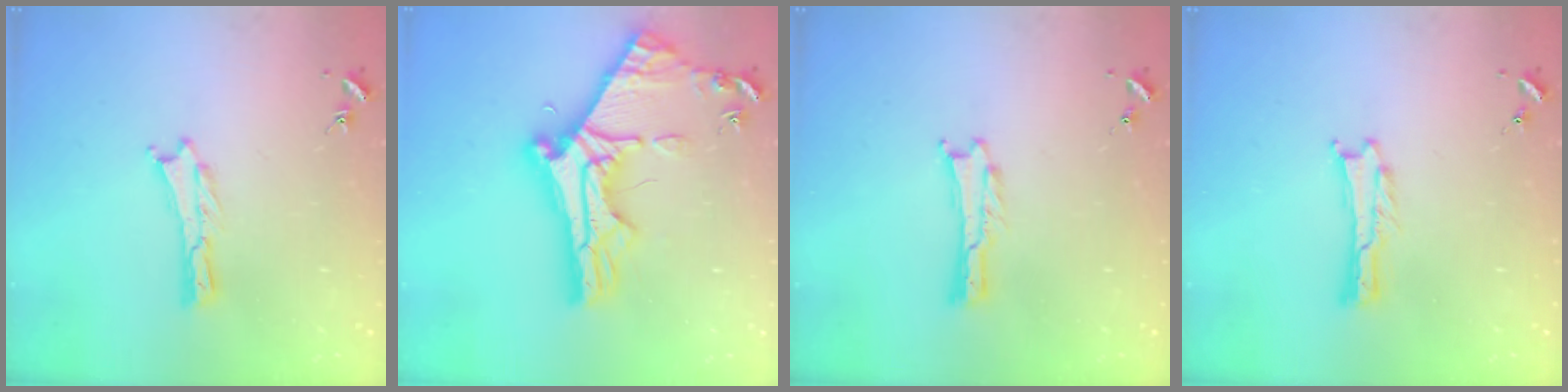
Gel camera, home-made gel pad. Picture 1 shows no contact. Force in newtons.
{"total": 11.2, "press": 11.1, "slide": 1.2}
{"total": 0.0}
{"total": 0.0}